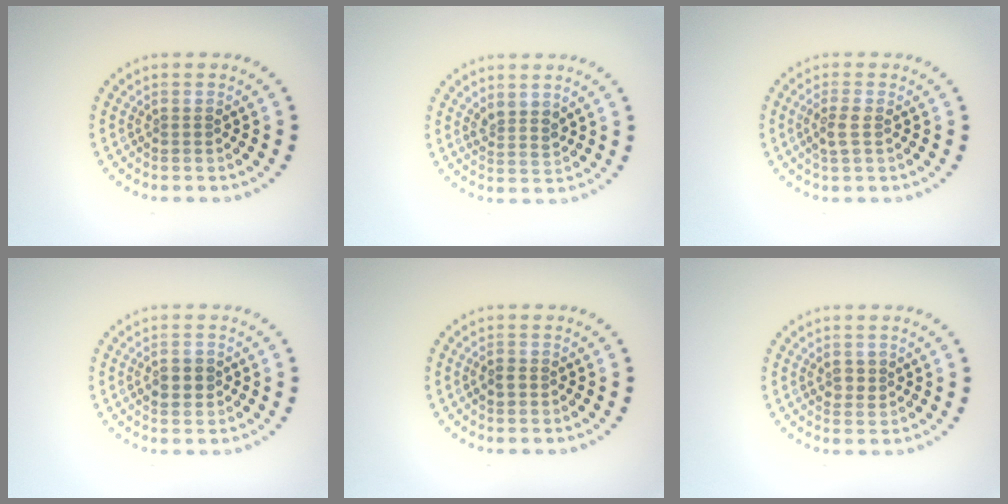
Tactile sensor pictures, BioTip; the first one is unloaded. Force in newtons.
{"total": 1.8, "press": 1.5, "slide": 1.1}
{"total": 1.9, "press": 1.7, "slide": 0.7}
{"total": 1.9, "press": 1.9, "slide": 0.2}
{"total": 1.1, "press": 1.1, "slide": 0.1}
{"total": 1.3, "press": 1.3, "slide": 0.3}